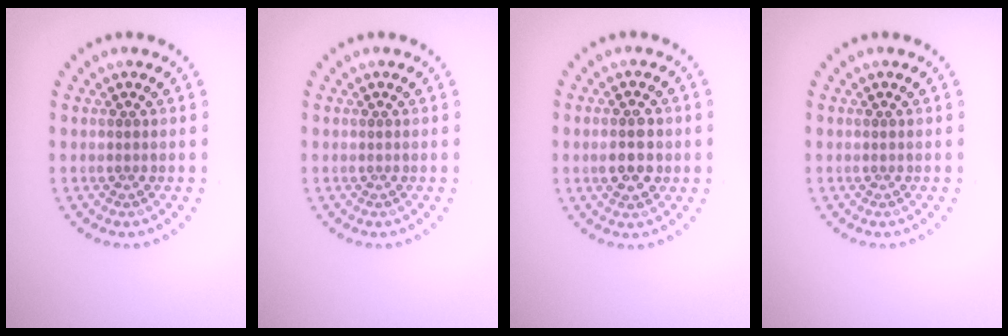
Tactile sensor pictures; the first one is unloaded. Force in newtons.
{"total": 0.0}
{"total": 3.0, "press": 3.0, "slide": 0.1}
{"total": 0.0}